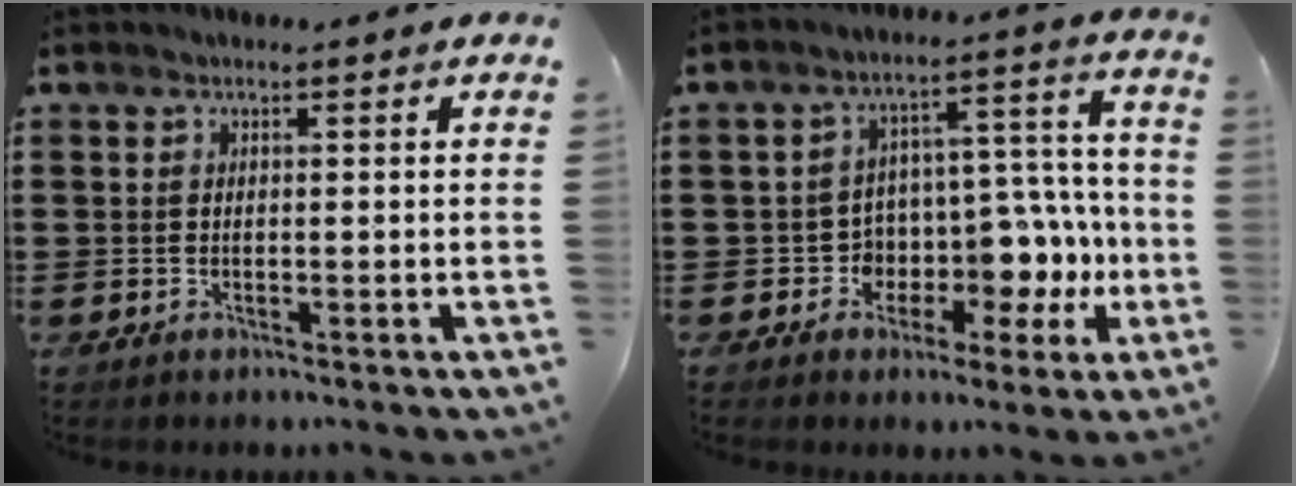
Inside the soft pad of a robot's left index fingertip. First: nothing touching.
{"total": 7.4, "force": [-1.0, 6.5, 3.3], "torque": [-0.067, -0.014, -0.010]}